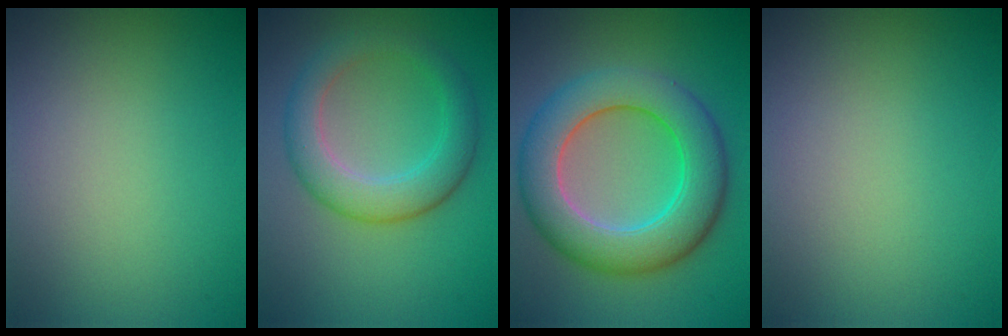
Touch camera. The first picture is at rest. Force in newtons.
{"total": 4.5, "press": 4.5, "slide": 0.1}
{"total": 8.6, "press": 8.6, "slide": 0.1}
{"total": 0.0}